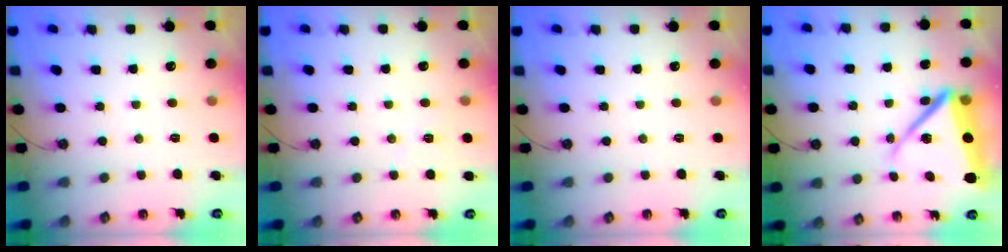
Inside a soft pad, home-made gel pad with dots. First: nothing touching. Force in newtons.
{"total": 3.0, "press": 2.1, "slide": 2.2}
{"total": 0.0}
{"total": 16.2, "press": 16.1, "slide": 1.9}